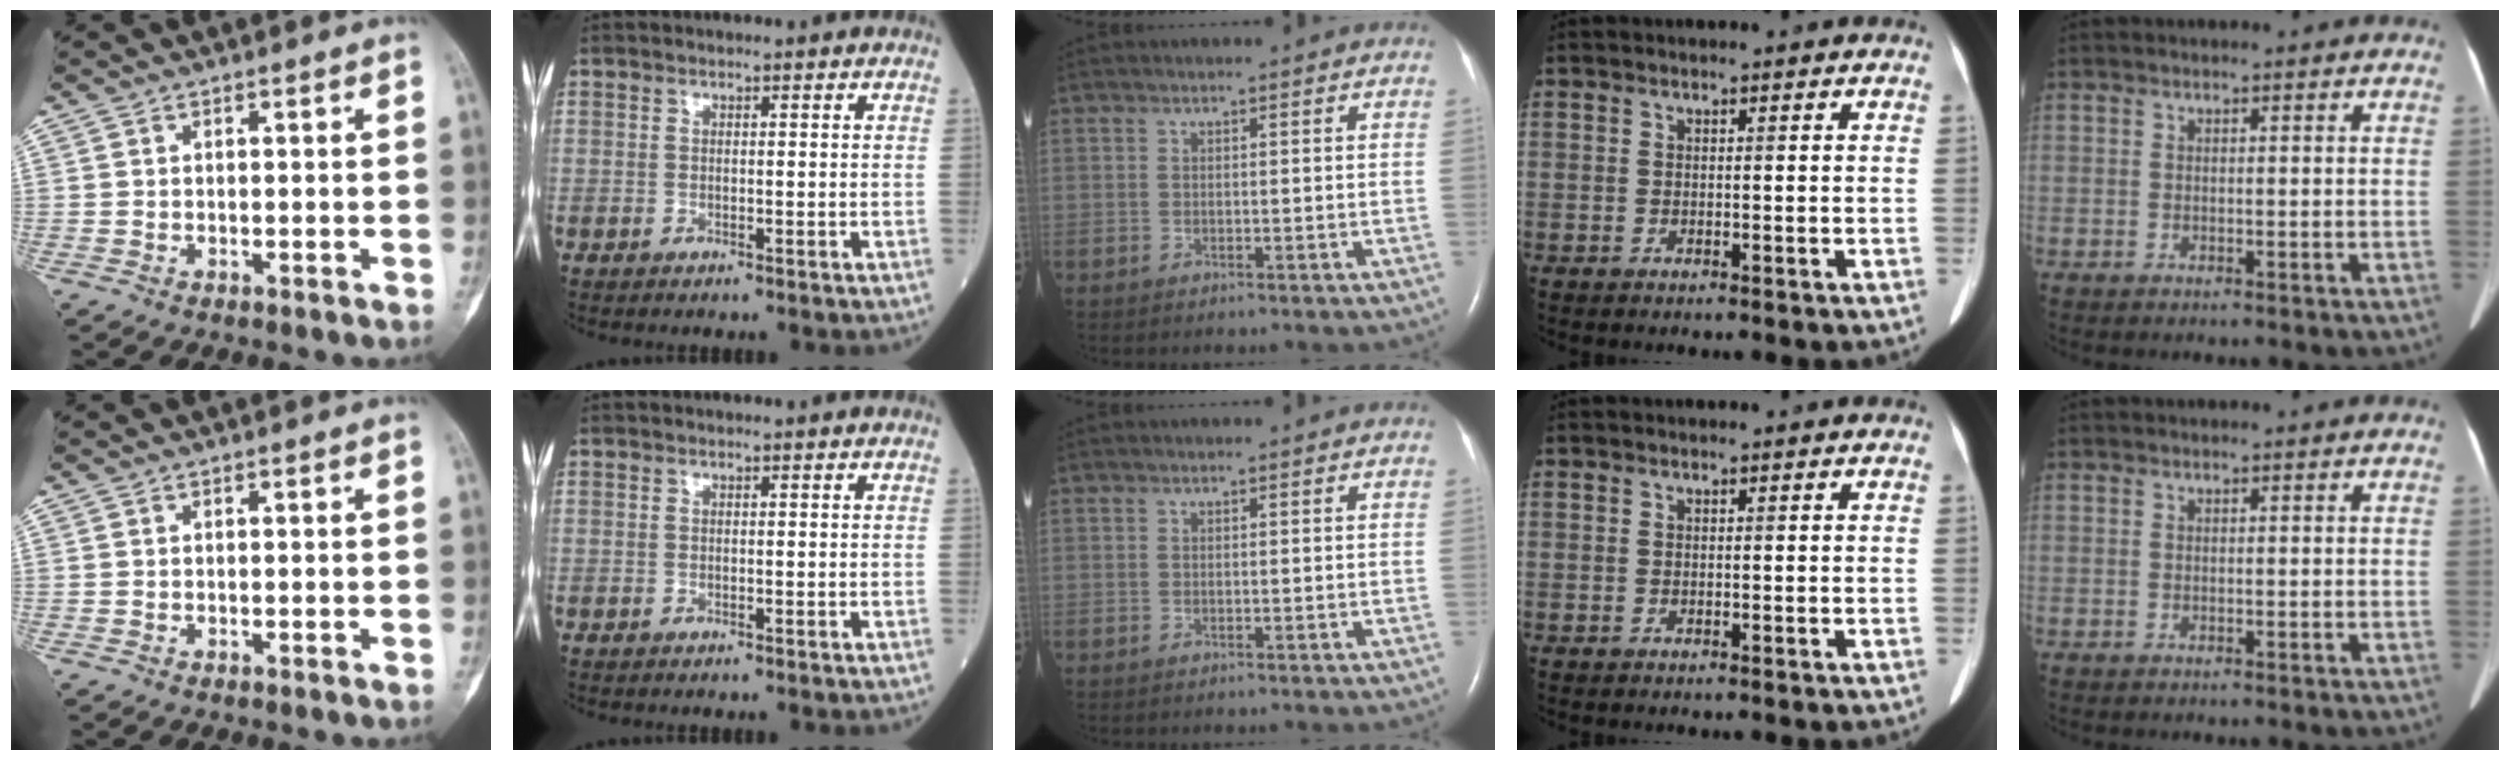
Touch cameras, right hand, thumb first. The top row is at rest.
{}